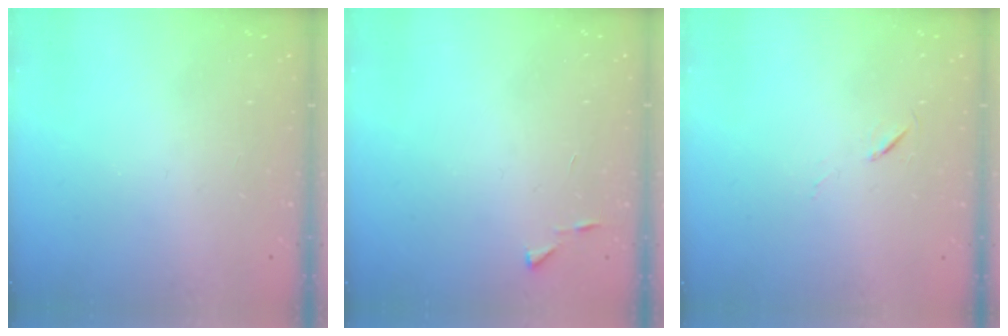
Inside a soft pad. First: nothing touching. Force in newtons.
{"total": 3.1, "press": 3.1, "slide": 0.3}
{"total": 5.5, "press": 5.1, "slide": 2.1}